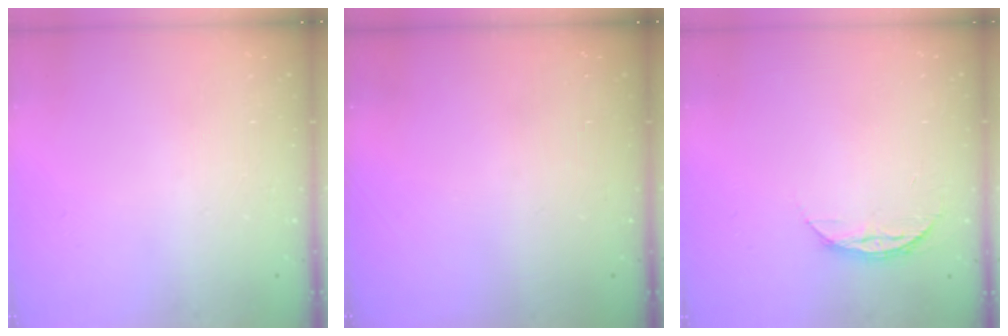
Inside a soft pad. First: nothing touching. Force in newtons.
{"total": 0.0}
{"total": 7.3, "press": 7.3, "slide": 0.6}